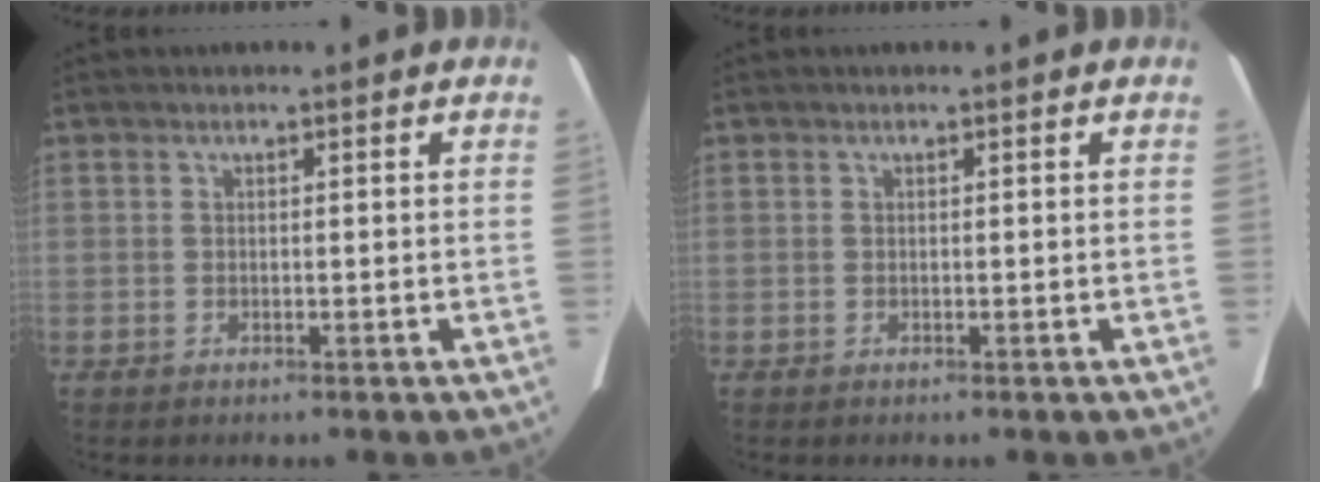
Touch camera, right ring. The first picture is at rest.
{"total": 0.0}